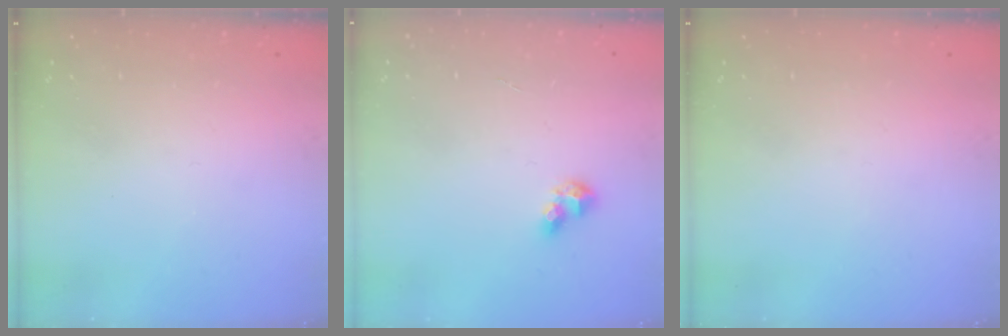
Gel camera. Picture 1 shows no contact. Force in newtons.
{"total": 5.6, "press": 5.6, "slide": 0.4}
{"total": 0.0}